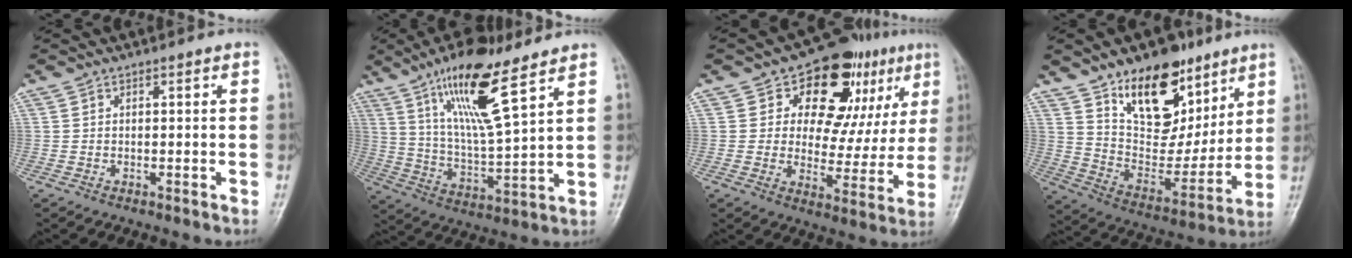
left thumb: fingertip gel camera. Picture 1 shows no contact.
{"total": 16.2, "force": [9.6, 3.6, 12.5], "torque": [-0.220, -0.046, 0.186]}
{"total": 19.2, "force": [8.6, 11.2, 12.9], "torque": [-0.104, -0.014, 0.118]}
{"total": 20.0, "force": [12.2, 11.3, 11.1], "torque": [-0.115, -0.066, 0.216]}